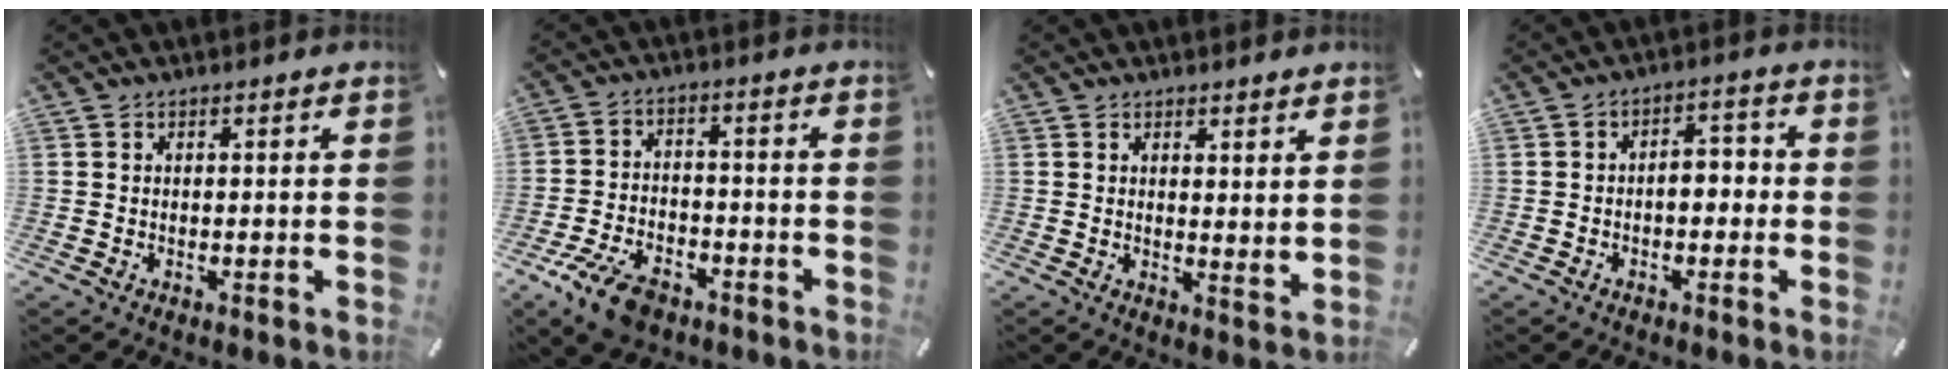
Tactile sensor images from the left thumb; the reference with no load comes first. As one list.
[{"total": 9.6, "force": [-6.1, 5.3, 5.2], "torque": [-0.109, 0.030, -0.112]}, {"total": 2.5, "force": [2.4, 0.7, 0.2], "torque": [0.008, -0.019, 0.043]}, {"total": 4.3, "force": [-1.7, 2.8, 2.9], "torque": [-0.045, 0.013, -0.035]}]